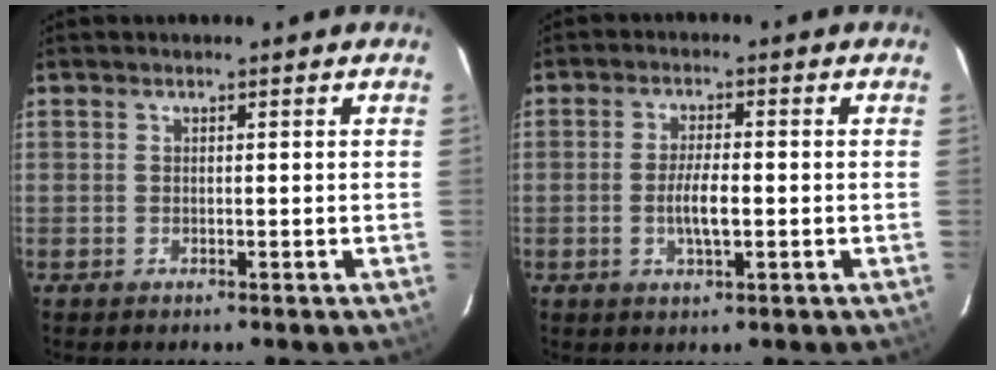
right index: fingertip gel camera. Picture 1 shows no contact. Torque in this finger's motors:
{"motor_torque": [0.74, -0.24, 0.55, 0.13]}